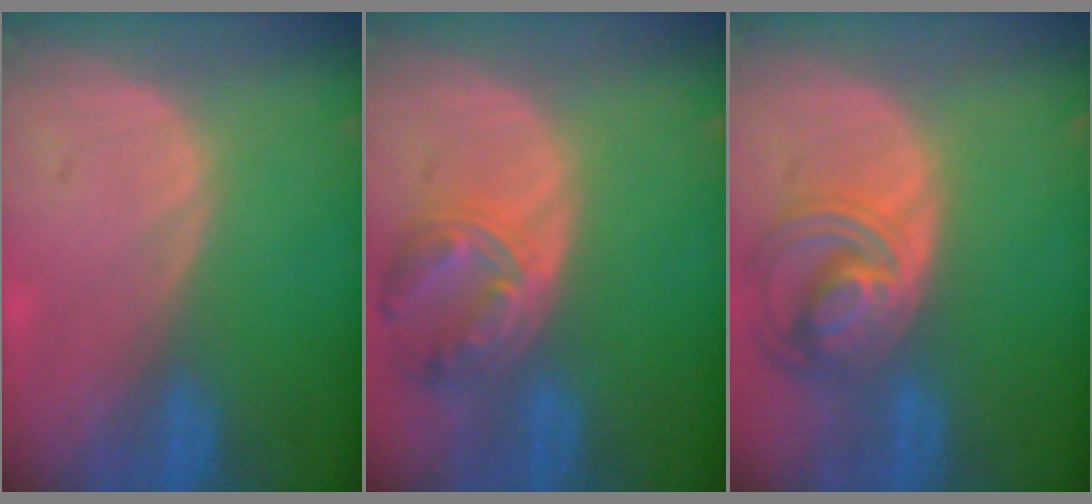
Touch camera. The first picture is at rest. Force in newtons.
{"total": 8.0, "press": 7.0, "slide": 3.9}
{"total": 8.5, "press": 7.4, "slide": 4.3}